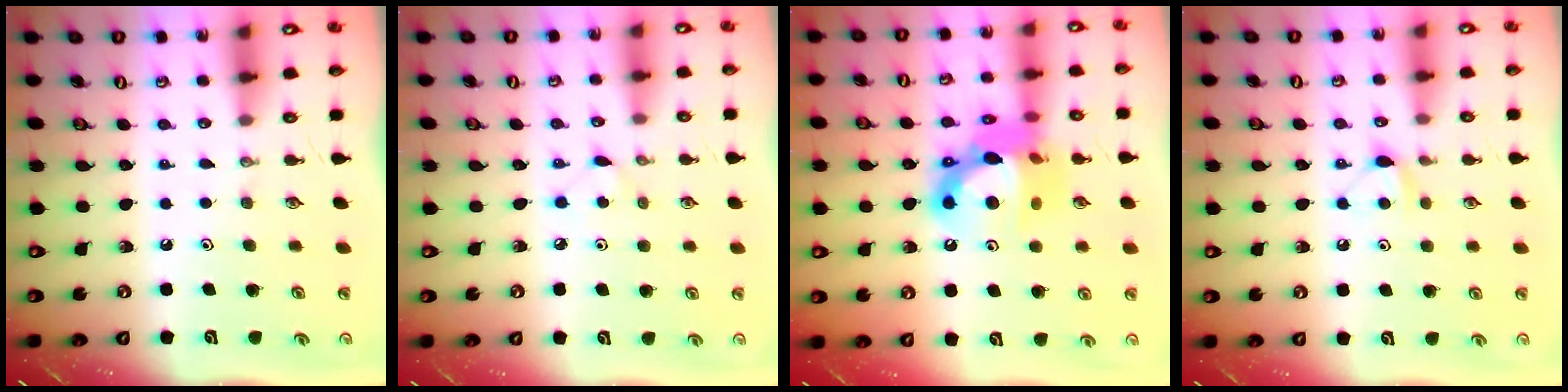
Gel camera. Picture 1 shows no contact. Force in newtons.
{"total": 3.8, "press": 3.7, "slide": 0.5}
{"total": 16.5, "press": 16.4, "slide": 1.6}
{"total": 6.2, "press": 6.2, "slide": 0.6}